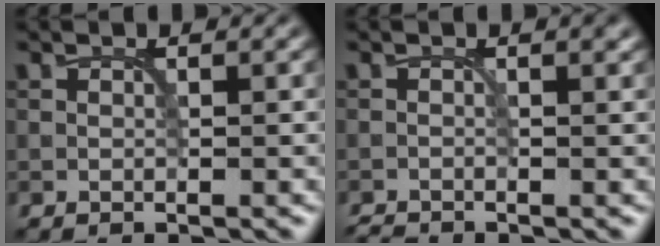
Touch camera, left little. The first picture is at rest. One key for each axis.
{"total": 1.0, "fx": -0.8, "fy": 0.2, "fz": 0.6, "tx": -0.010, "ty": -0.005, "tz": -0.019}